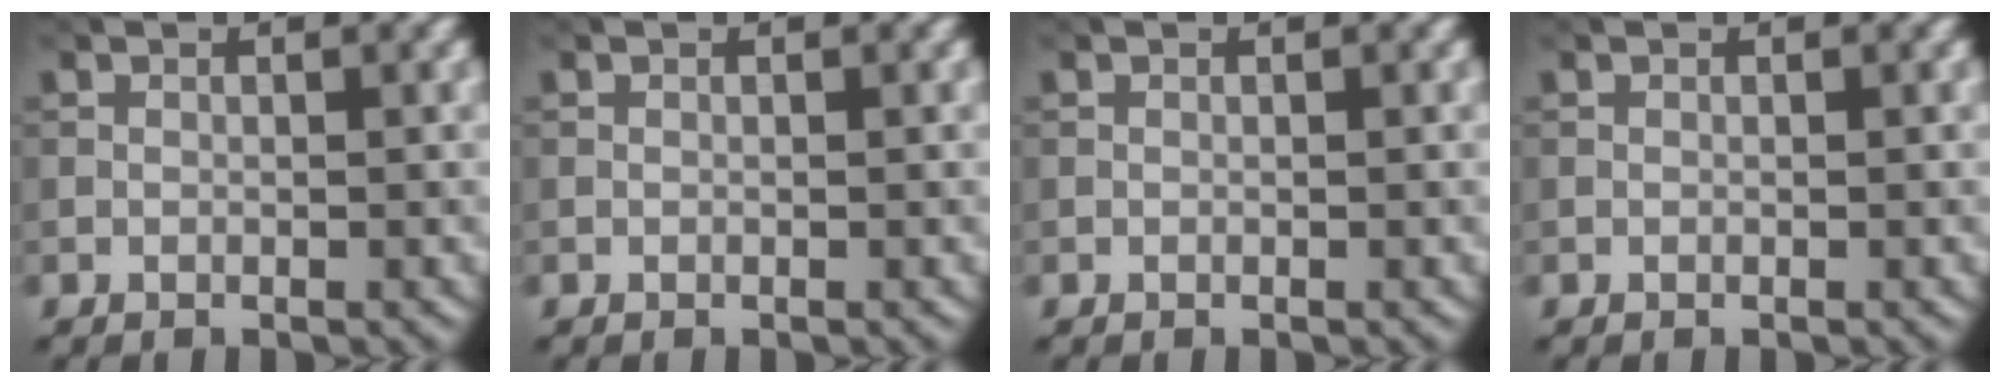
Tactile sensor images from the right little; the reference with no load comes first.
{"total": 0.0}
{"total": 0.0}
{"total": 0.0}